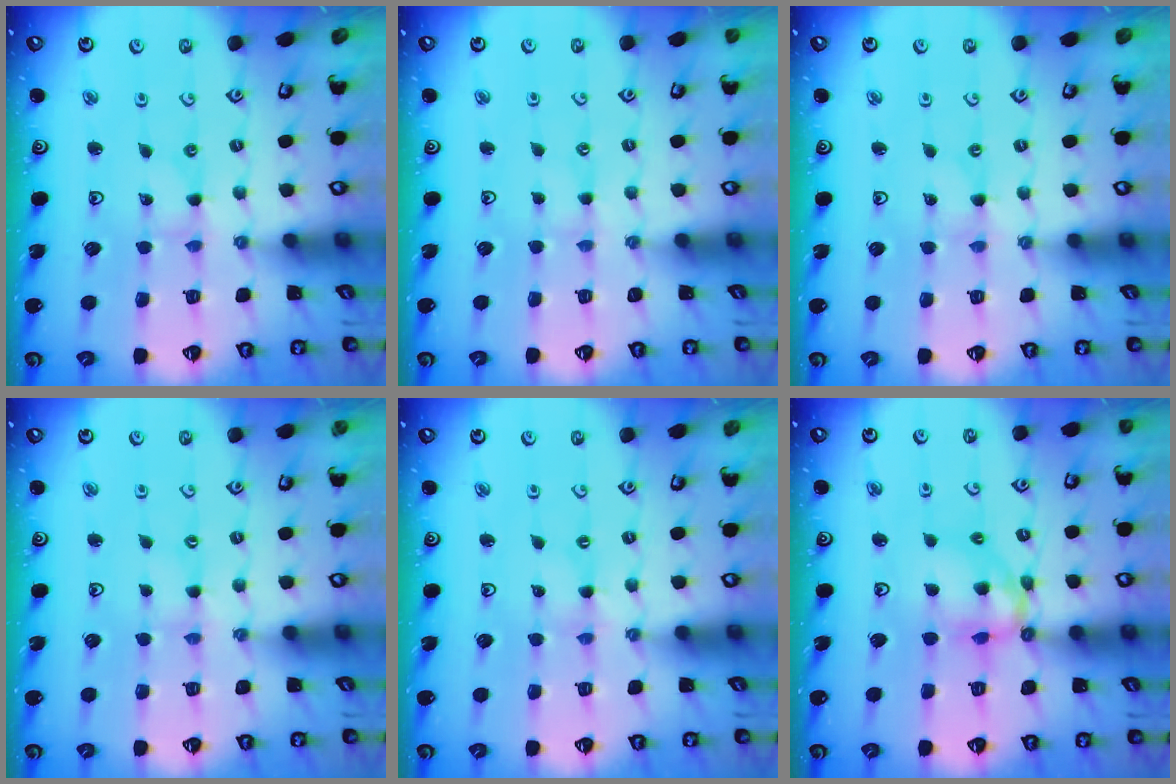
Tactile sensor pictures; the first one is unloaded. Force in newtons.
{"total": 0.0}
{"total": 0.0}
{"total": 1.1, "press": 1.1, "slide": 0.2}
{"total": 0.0}
{"total": 11.3, "press": 11.3, "slide": 1.2}